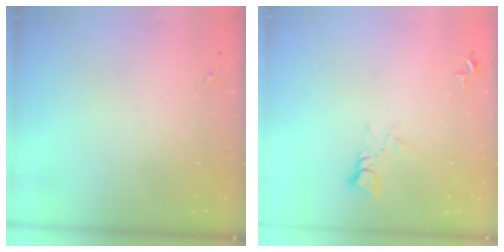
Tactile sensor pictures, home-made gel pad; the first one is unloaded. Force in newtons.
{"total": 3.5, "press": 3.5, "slide": 0.3}